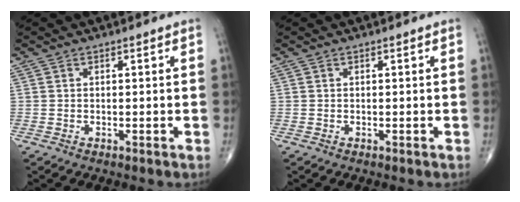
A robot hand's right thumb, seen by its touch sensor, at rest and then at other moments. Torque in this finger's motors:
{"motor_torque": [-0.01, 0.01, 0.11, 0.01, 0.00]}